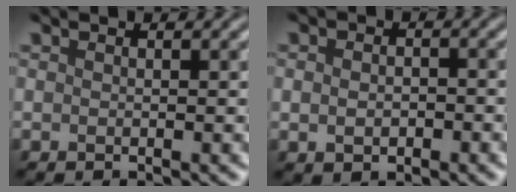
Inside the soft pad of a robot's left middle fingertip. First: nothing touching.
{"total": 2.3, "force": [-0.3, 1.6, 1.6], "torque": [-0.018, 0.000, -0.002]}